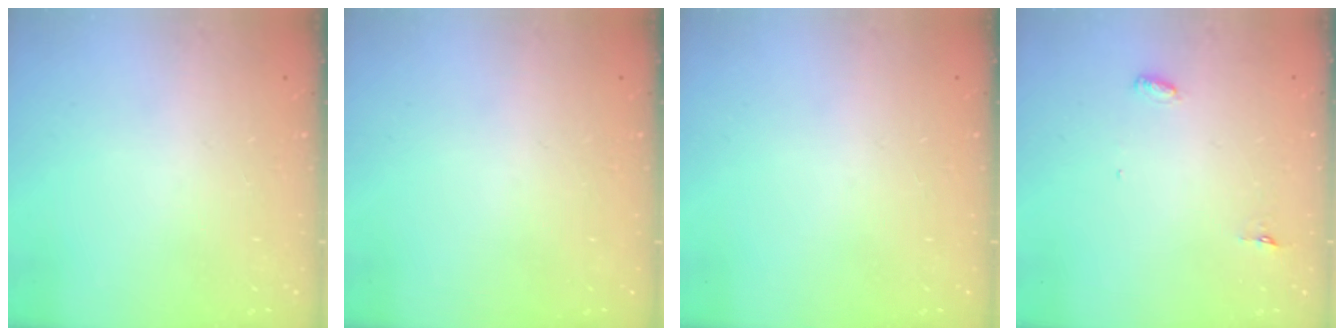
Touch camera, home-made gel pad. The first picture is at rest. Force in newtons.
{"total": 0.0}
{"total": 0.0}
{"total": 3.0, "press": 2.8, "slide": 0.9}